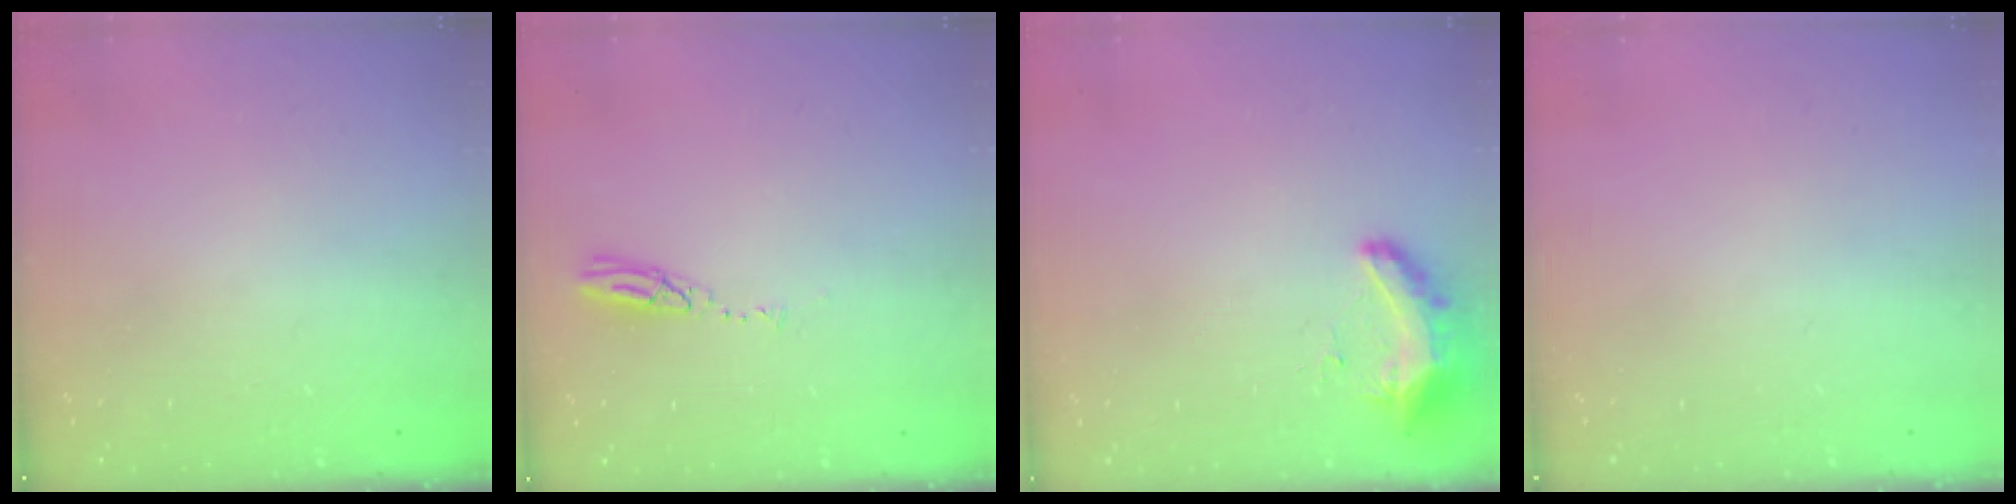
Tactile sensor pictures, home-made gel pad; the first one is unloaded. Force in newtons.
{"total": 3.7, "press": 3.7, "slide": 0.1}
{"total": 8.3, "press": 8.3, "slide": 0.9}
{"total": 0.0}